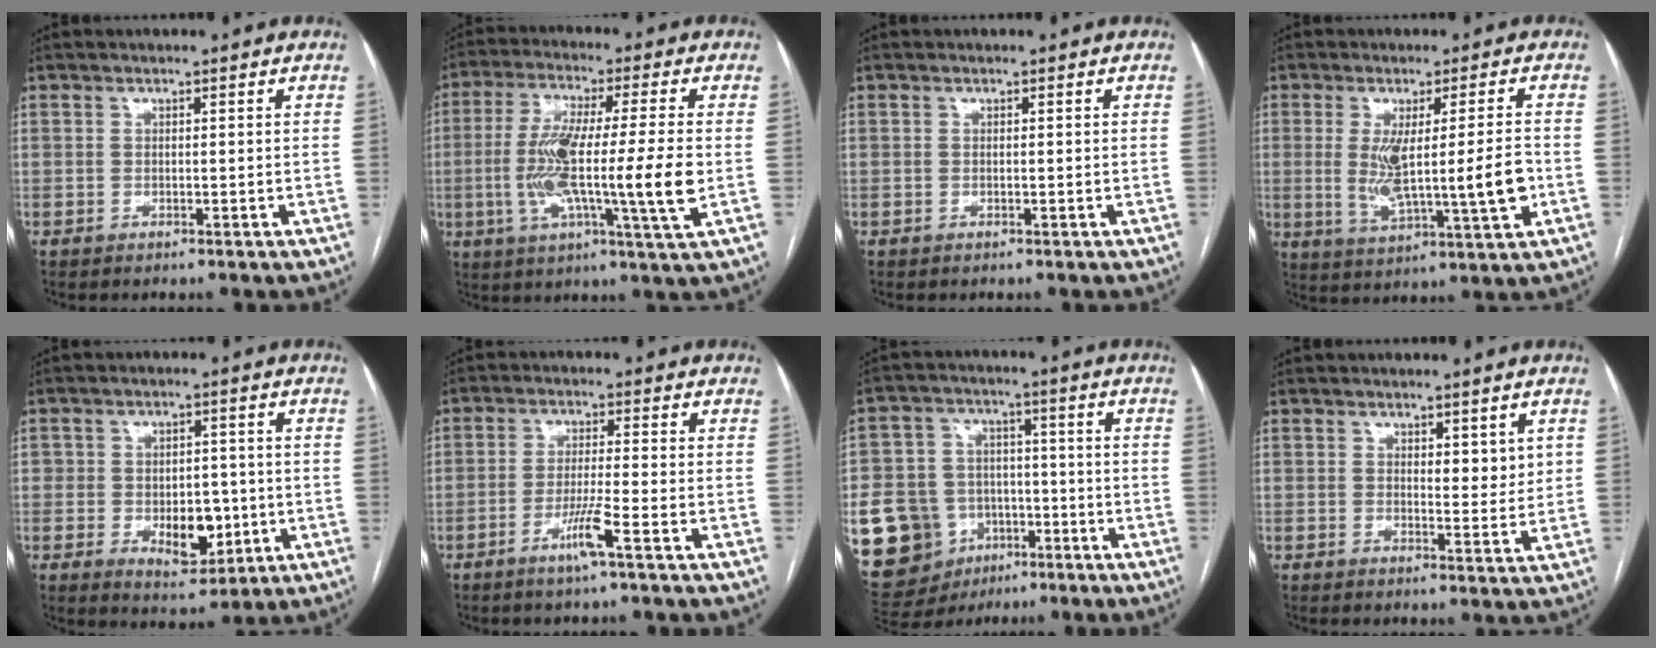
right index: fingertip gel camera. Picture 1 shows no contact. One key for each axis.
{"total": 15.6, "fx": -1.8, "fy": 0.1, "fz": 15.5, "tx": -0.290, "ty": -0.013, "tz": -0.040}
{"total": 0.0}
{"total": 11.1, "fx": -0.7, "fy": 0.7, "fz": 11.1, "tx": -0.195, "ty": -0.009, "tz": -0.004}
{"total": 7.6, "fx": -1.7, "fy": 4.6, "fz": 5.8, "tx": -0.080, "ty": 0.004, "tz": -0.015}
{"total": 5.1, "fx": -2.7, "fy": -0.7, "fz": 4.3, "tx": -0.083, "ty": -0.011, "tz": -0.054}
{"total": 16.6, "fx": -5.6, "fy": 14.4, "fz": 6.1, "tx": -0.149, "ty": 0.040, "tz": -0.080}
{"total": 3.3, "fx": 1.6, "fy": 1.2, "fz": 2.7, "tx": -0.034, "ty": -0.010, "tz": 0.024}